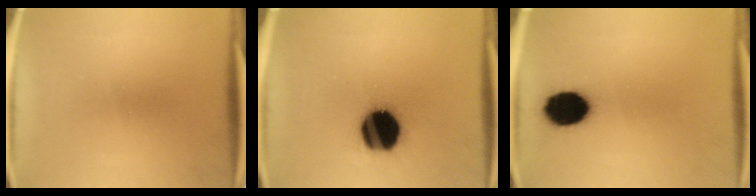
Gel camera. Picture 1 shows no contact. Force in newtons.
{"total": 19.5}
{"total": 11.8}